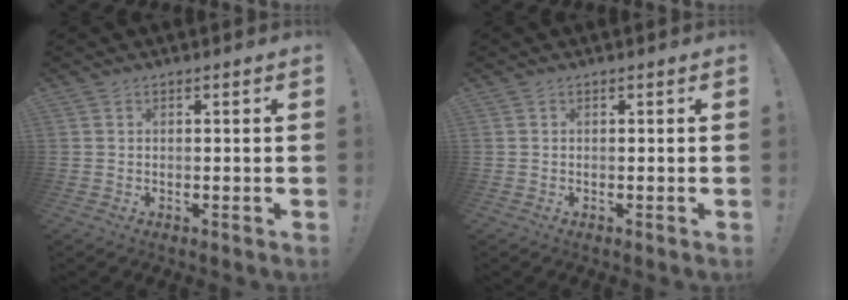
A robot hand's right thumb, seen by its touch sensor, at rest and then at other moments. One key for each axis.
{"total": 0.0}